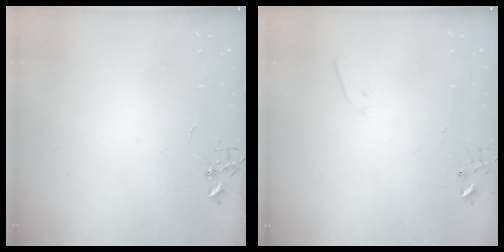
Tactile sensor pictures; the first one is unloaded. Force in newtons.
{"total": 3.3, "press": 3.2, "slide": 0.5}